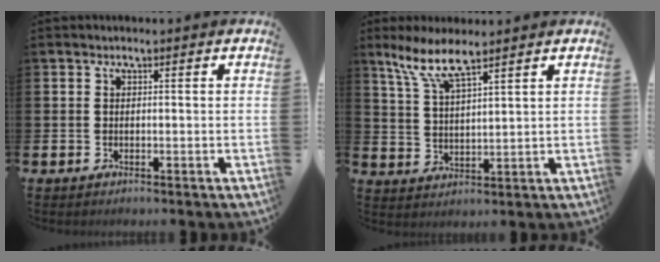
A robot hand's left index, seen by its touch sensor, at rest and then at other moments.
{"total": 6.8, "force": [5.6, 1.0, 3.7], "torque": [-0.093, -0.012, 0.099]}